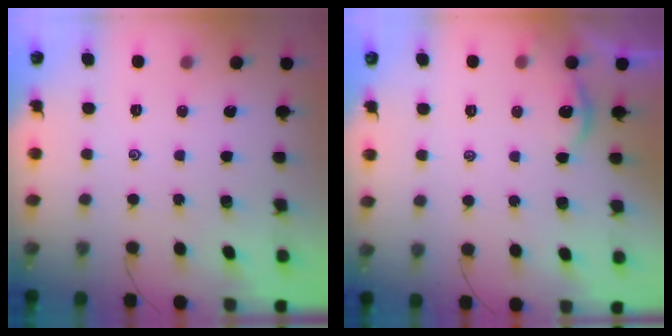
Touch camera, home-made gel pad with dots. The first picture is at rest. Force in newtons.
{"total": 2.4, "press": 2.4, "slide": 0.1}